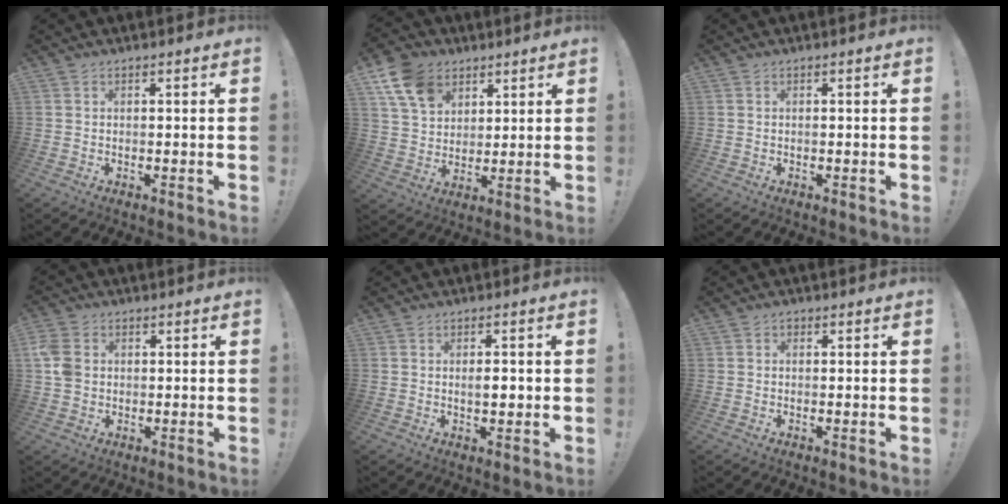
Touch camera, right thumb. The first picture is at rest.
{"total": 12.9, "force": [6.8, 9.1, 6.0], "torque": [-0.102, -0.026, 0.136]}
{"total": 0.0}
{"total": 7.1, "force": [0.9, 5.8, 3.9], "torque": [-0.081, 0.007, 0.019]}
{"total": 2.9, "force": [-0.3, 1.2, 2.6], "torque": [-0.036, 0.002, -0.010]}
{"total": 0.6, "force": [-0.1, 0.6, 0.2], "torque": [0.004, -0.001, -0.004]}